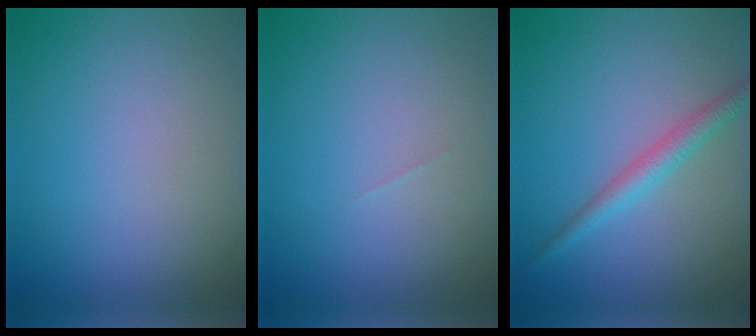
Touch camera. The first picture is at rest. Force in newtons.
{"total": 0.0}
{"total": 2.3, "press": 2.3, "slide": 0.1}